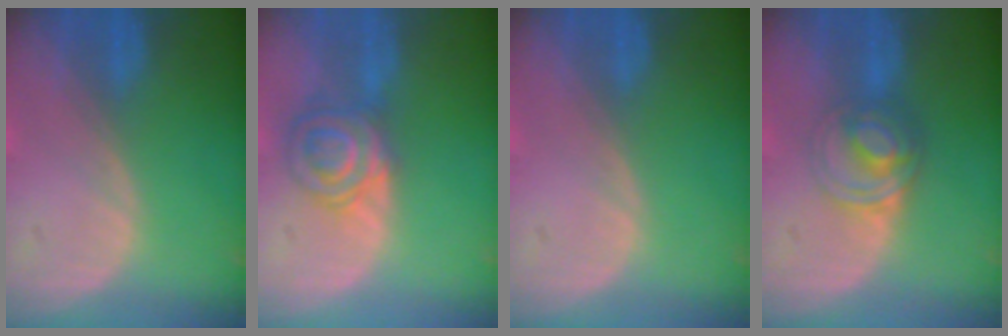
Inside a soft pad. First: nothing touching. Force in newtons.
{"total": 6.8, "press": 5.9, "slide": 3.5}
{"total": 0.0}
{"total": 6.1, "press": 5.4, "slide": 2.8}